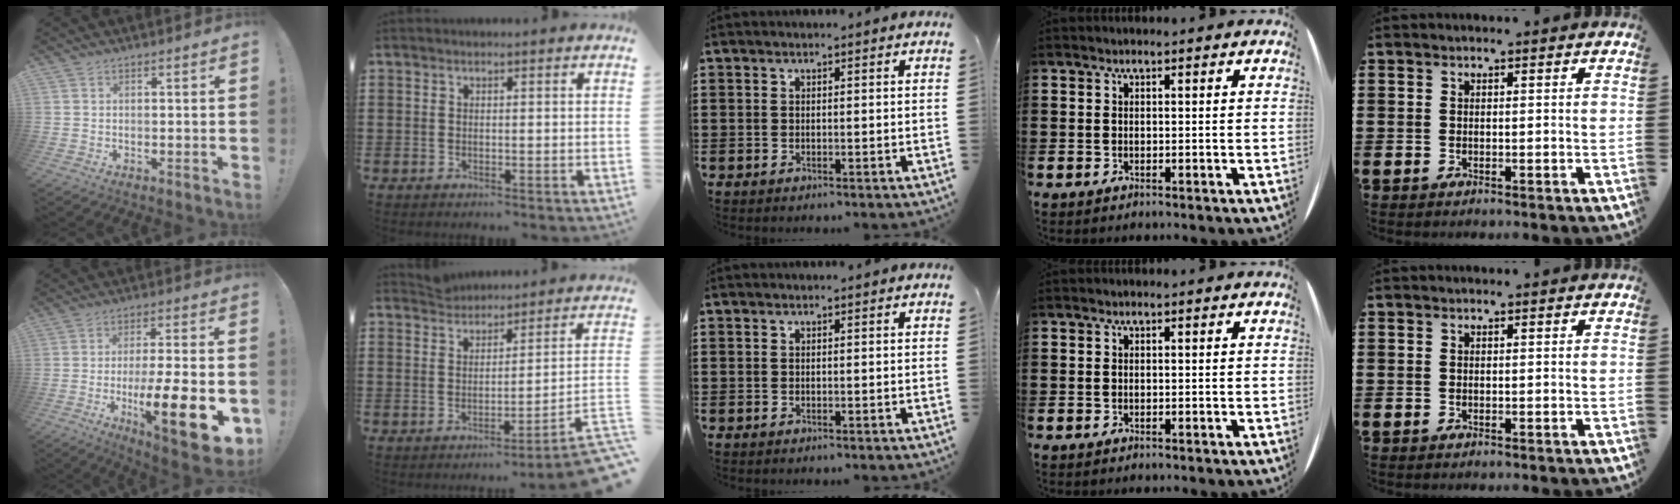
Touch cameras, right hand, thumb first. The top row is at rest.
{"thumb": {"total": 18.5, "force": [-5.3, 3.7, 17.3], "torque": [-0.269, 0.011, -0.077]}, "index": {"total": 2.5, "force": [-0.9, -0.4, 2.3], "torque": [-0.045, -0.012, -0.015]}}